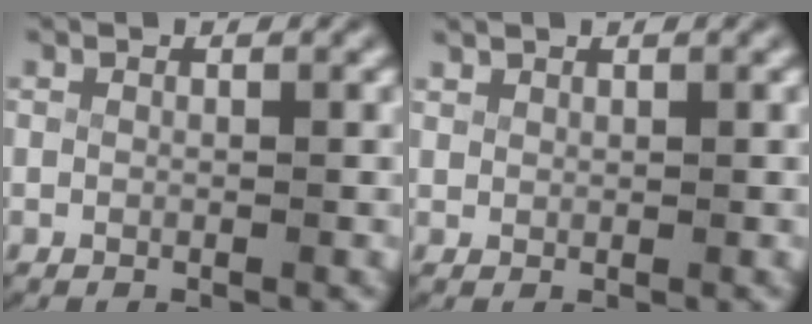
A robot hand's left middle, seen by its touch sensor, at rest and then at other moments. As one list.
[{"total": 0.9, "force": [0.9, 0.2, 0.0], "torque": [-0.007, -0.002, 0.027]}]